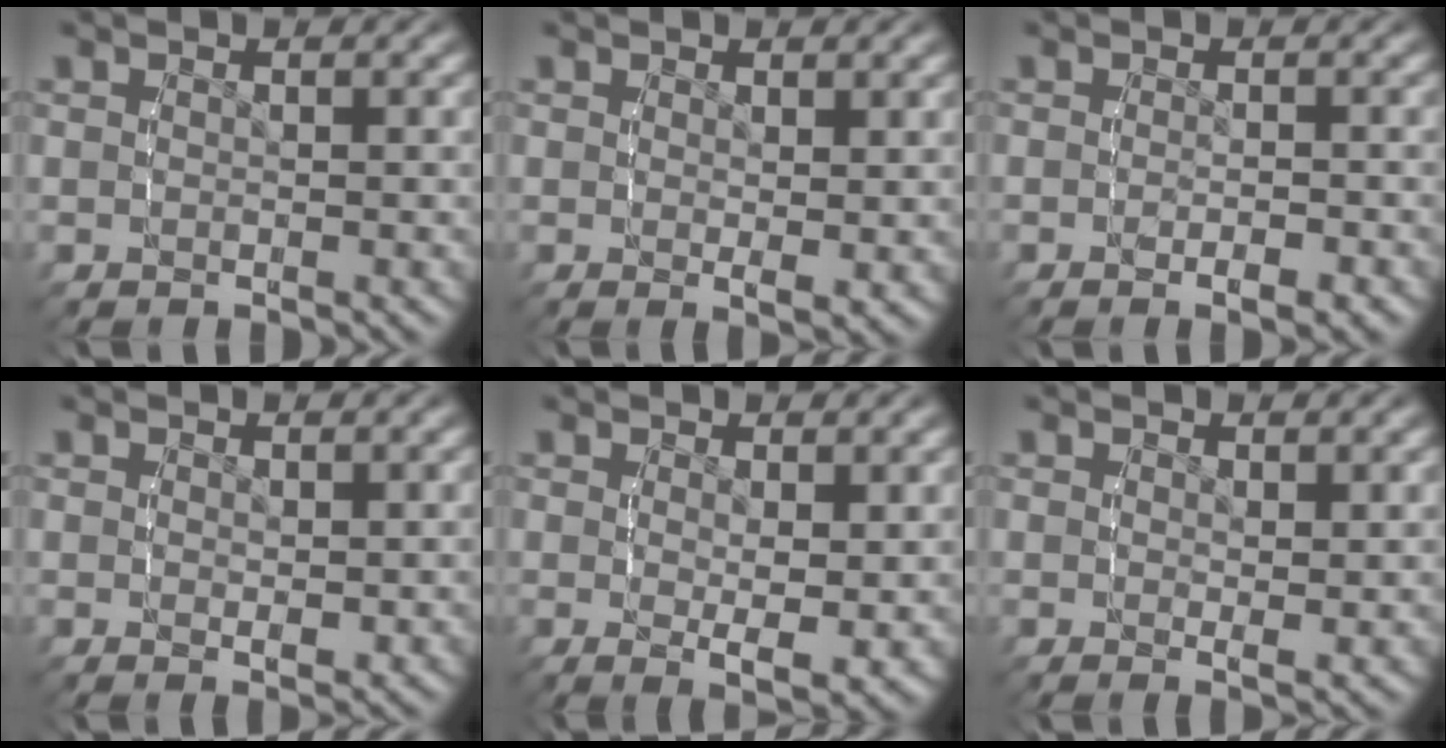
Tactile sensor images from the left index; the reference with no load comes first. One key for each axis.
{"total": 1.5, "fx": 0.8, "fy": -0.2, "fz": 1.3, "tx": -0.009, "ty": -0.008, "tz": 0.014}
{"total": 1.4, "fx": -0.6, "fy": 0.8, "fz": 1.0, "tx": -0.019, "ty": 0.008, "tz": -0.016}
{"total": 1.1, "fx": 0.7, "fy": -0.1, "fz": 0.8, "tx": -0.003, "ty": -0.002, "tz": 0.013}
{"total": 3.3, "fx": 0.3, "fy": 0.4, "fz": 3.3, "tx": -0.036, "ty": -0.014, "tz": 0.010}
{"total": 1.4, "fx": 1.0, "fy": -0.3, "fz": 0.9, "tx": -0.005, "ty": -0.007, "tz": 0.017}